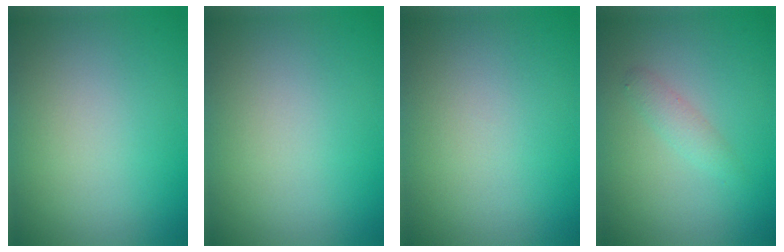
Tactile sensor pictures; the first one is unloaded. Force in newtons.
{"total": 0.0}
{"total": 0.0}
{"total": 1.4, "press": 1.4, "slide": 0.0}